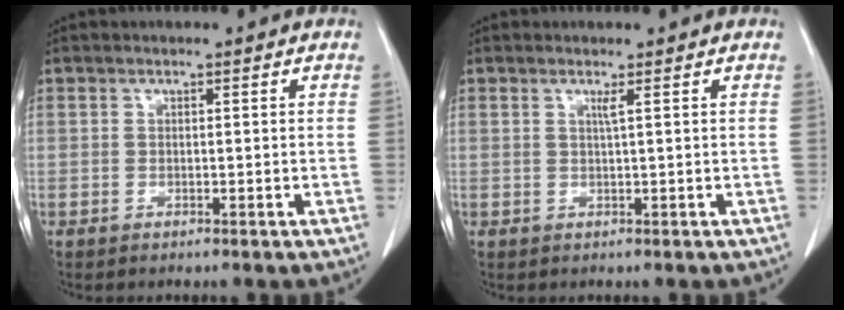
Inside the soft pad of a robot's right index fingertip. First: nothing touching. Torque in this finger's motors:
{"motor_torque": [0.17, -0.14, 0.04, 0.02]}